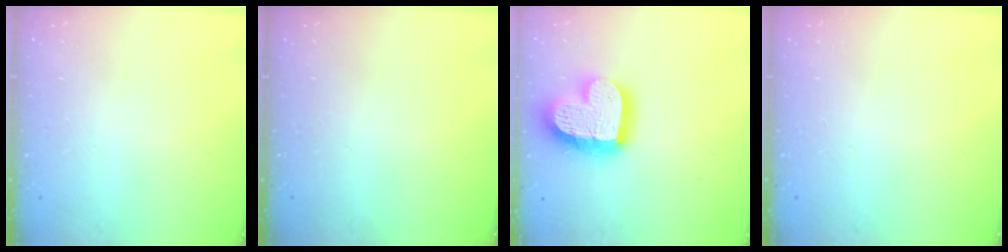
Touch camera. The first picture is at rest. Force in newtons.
{"total": 0.0}
{"total": 19.1, "press": 19.0, "slide": 2.0}
{"total": 0.0}